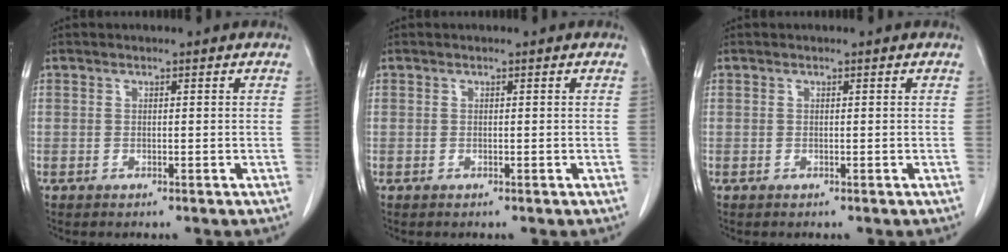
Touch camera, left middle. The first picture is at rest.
{"total": 0.0}
{"total": 0.0}